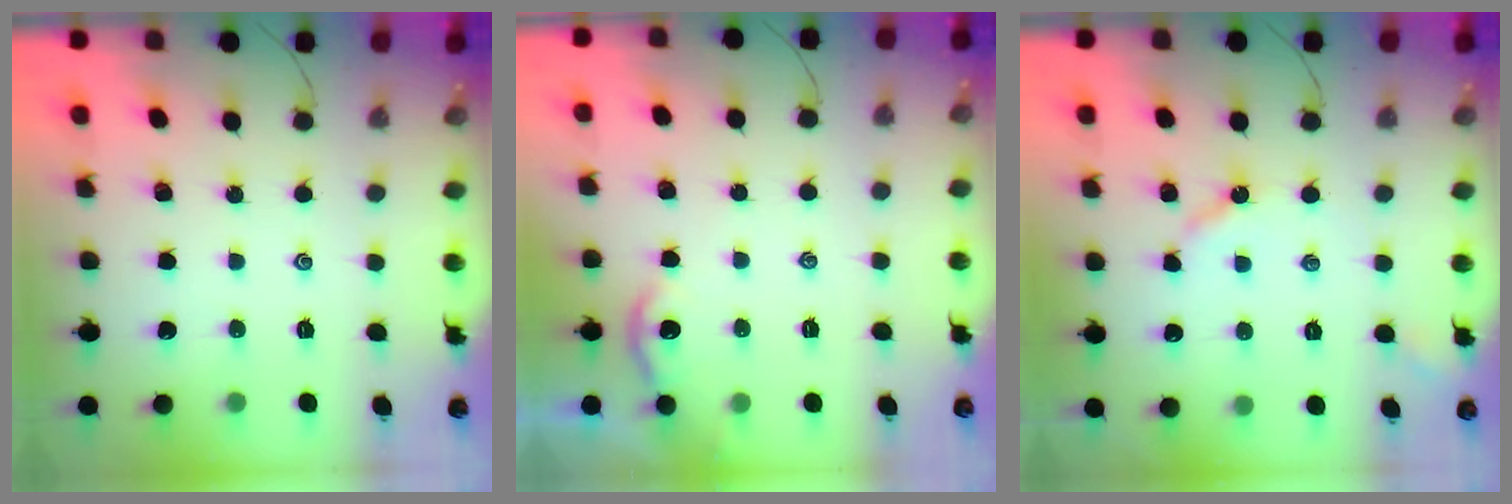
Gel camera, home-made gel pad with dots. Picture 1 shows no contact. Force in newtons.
{"total": 2.0, "press": 1.9, "slide": 0.5}
{"total": 4.0, "press": 3.9, "slide": 0.5}